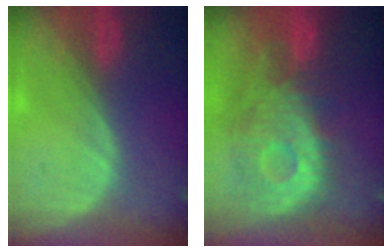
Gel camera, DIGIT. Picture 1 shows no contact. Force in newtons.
{"total": 11.9, "press": 10.7, "slide": 5.3}